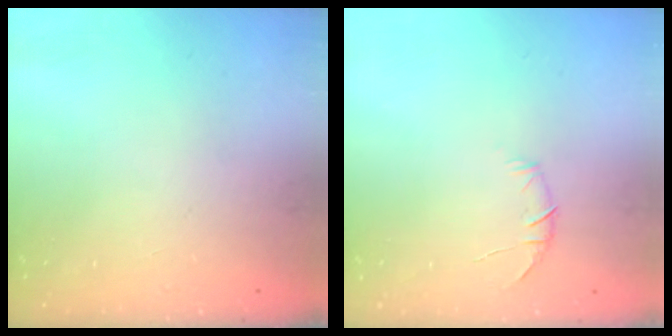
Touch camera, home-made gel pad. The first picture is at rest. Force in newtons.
{"total": 6.0, "press": 5.8, "slide": 1.5}